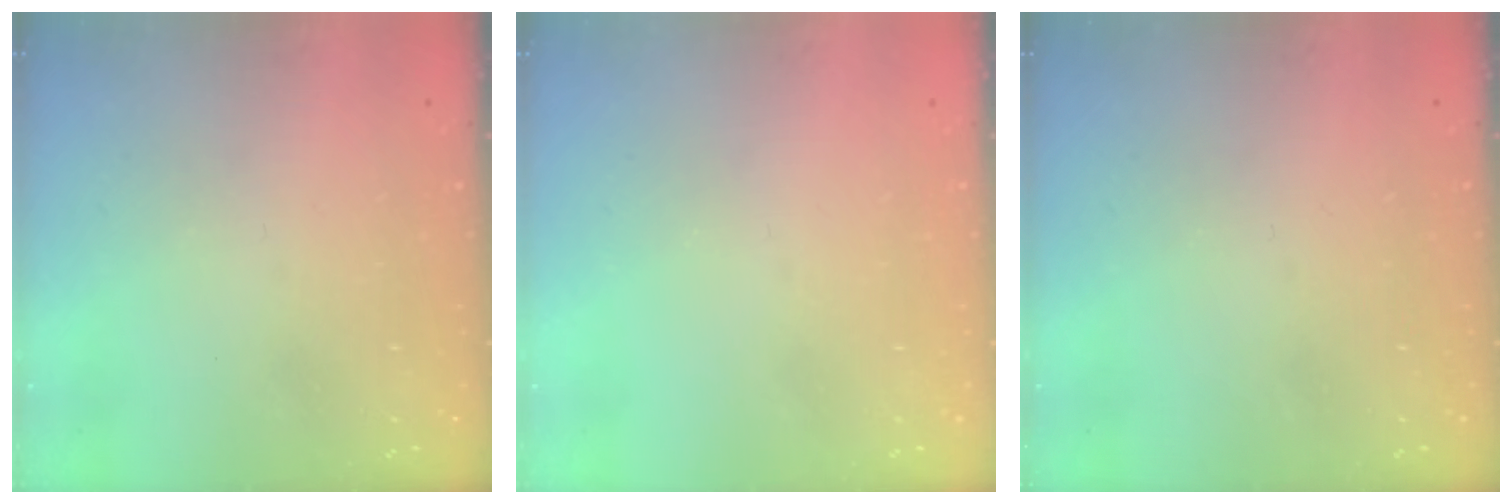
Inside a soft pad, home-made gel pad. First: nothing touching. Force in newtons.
{"total": 0.0}
{"total": 0.0}